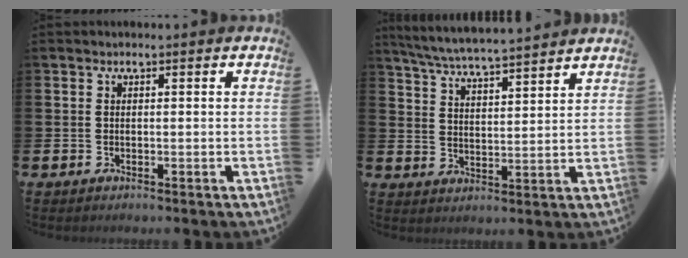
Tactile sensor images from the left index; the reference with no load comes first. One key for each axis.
{"total": 6.2, "fx": 6.0, "fy": -0.1, "fz": 1.5, "tx": -0.049, "ty": -0.042, "tz": 0.105}